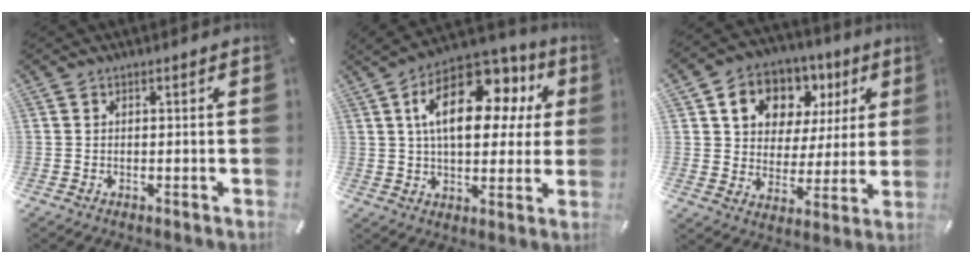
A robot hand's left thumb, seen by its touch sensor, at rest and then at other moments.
{"total": 19.6, "force": [6.5, 11.0, 14.8], "torque": [-0.253, -0.021, 0.107]}
{"total": 12.1, "force": [5.7, 9.8, 4.4], "torque": [-0.083, -0.025, 0.107]}